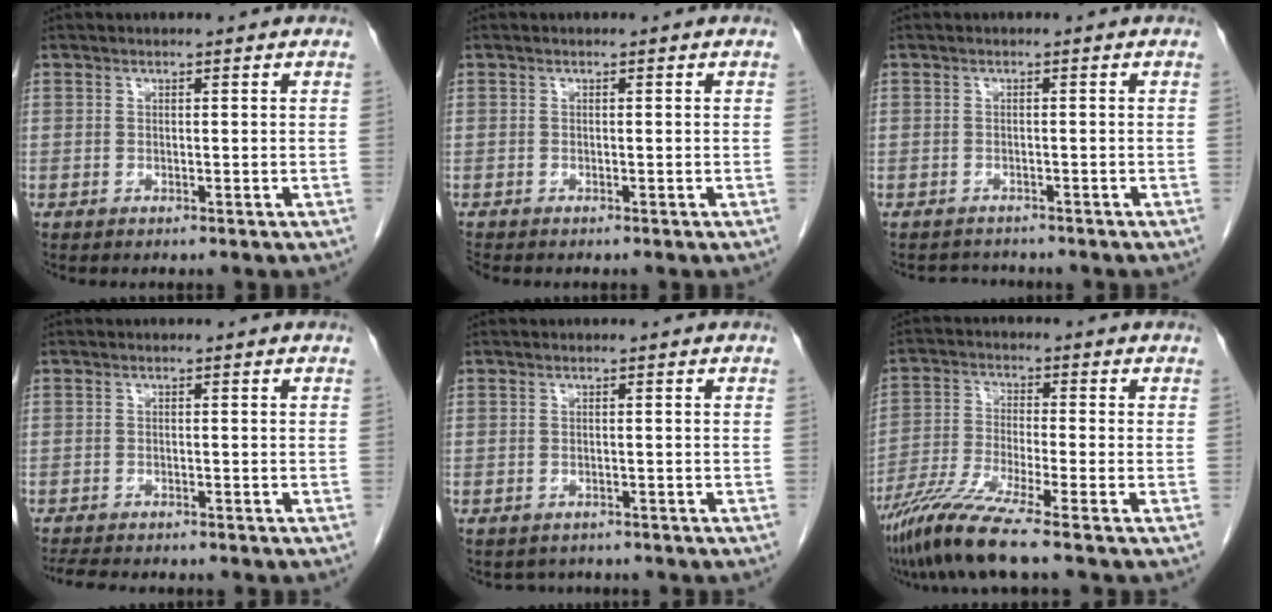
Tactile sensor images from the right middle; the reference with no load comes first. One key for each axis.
{"total": 0.6, "fx": -0.6, "fy": 0.0, "fz": 0.0, "tx": -0.007, "ty": -0.003, "tz": -0.014}
{"total": 2.2, "fx": -2.1, "fy": 0.7, "fz": -0.4, "tx": 0.002, "ty": -0.007, "tz": -0.033}
{"total": 6.9, "fx": -6.0, "fy": 1.5, "fz": 3.0, "tx": -0.048, "ty": -0.010, "tz": -0.087}
{"total": 2.4, "fx": -2.1, "fy": 1.2, "fz": 0.1, "tx": -0.007, "ty": -0.001, "tz": -0.028}
{"total": 9.2, "fx": -7.0, "fy": -1.4, "fz": 5.8, "tx": -0.115, "ty": -0.037, "tz": -0.134}